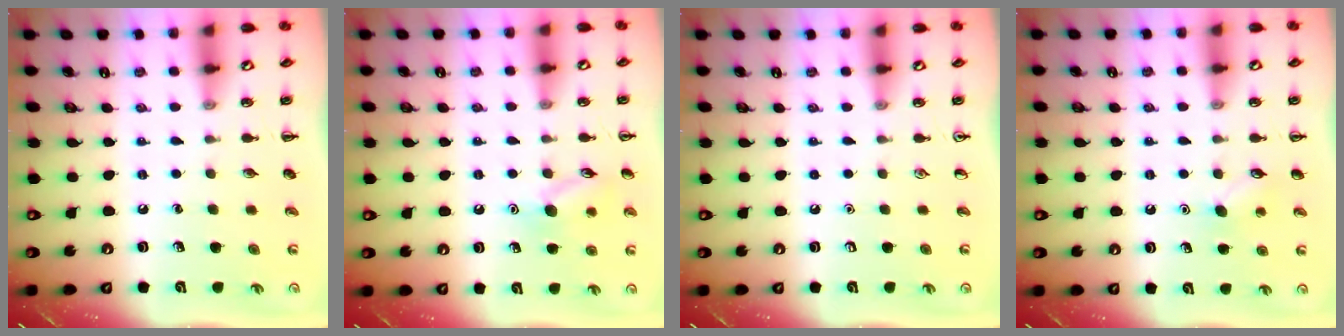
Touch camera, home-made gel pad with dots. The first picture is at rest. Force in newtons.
{"total": 9.6, "press": 9.5, "slide": 1.4}
{"total": 0.0}
{"total": 5.9, "press": 5.7, "slide": 1.3}